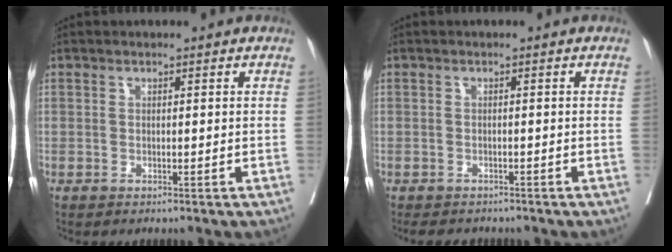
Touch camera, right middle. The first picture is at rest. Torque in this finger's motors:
{"motor_torque": [0.44, -0.44, -0.01, 0.01]}